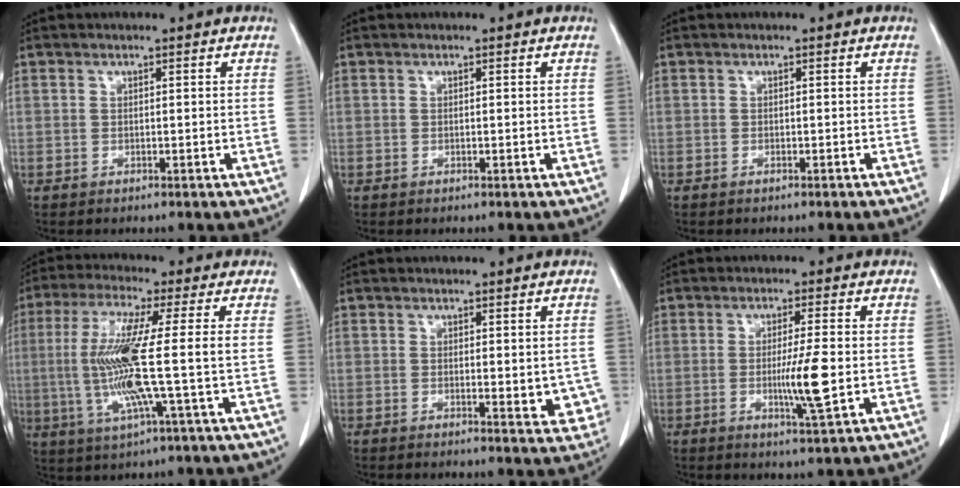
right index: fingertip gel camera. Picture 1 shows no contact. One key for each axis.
{"total": 0.0}
{"total": 0.0}
{"total": 13.1, "fx": -0.5, "fy": -0.4, "fz": 13.1, "tx": -0.272, "ty": -0.009, "tz": -0.017}
{"total": 4.6, "fx": -0.6, "fy": 2.0, "fz": 4.1, "tx": -0.031, "ty": -0.006, "tz": -0.007}
{"total": 6.3, "fx": -1.0, "fy": -0.2, "fz": 6.3, "tx": -0.108, "ty": -0.013, "tz": -0.017}